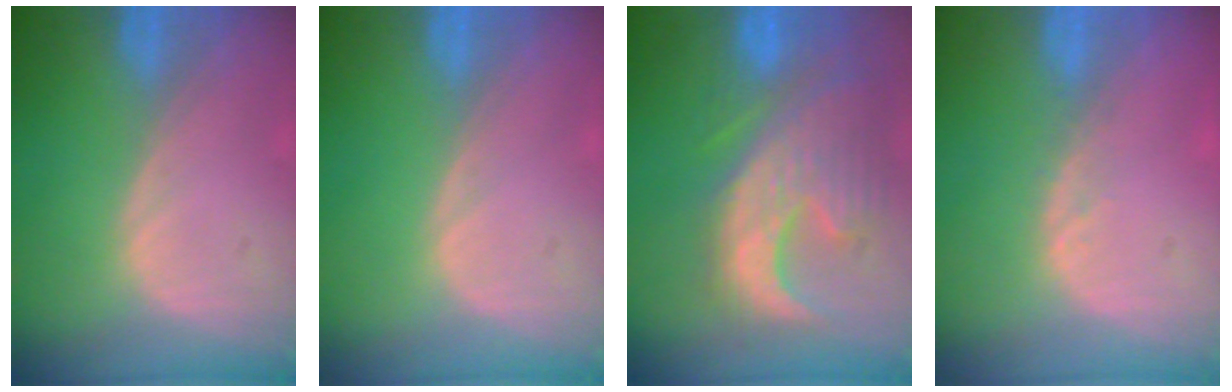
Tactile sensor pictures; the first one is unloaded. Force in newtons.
{"total": 0.0}
{"total": 13.2, "press": 11.3, "slide": 6.8}
{"total": 1.3, "press": 1.2, "slide": 0.6}